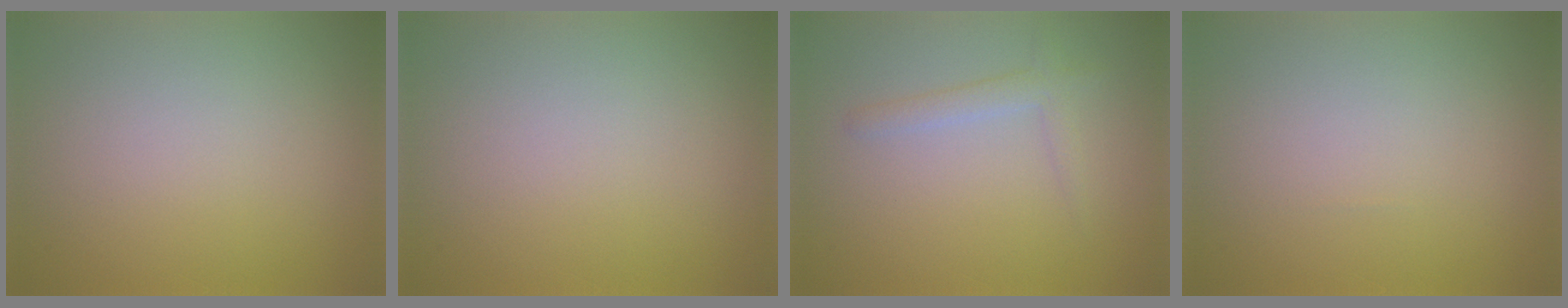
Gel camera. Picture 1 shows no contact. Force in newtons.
{"total": 0.0}
{"total": 1.8, "press": 1.7, "slide": 0.1}
{"total": 0.0}